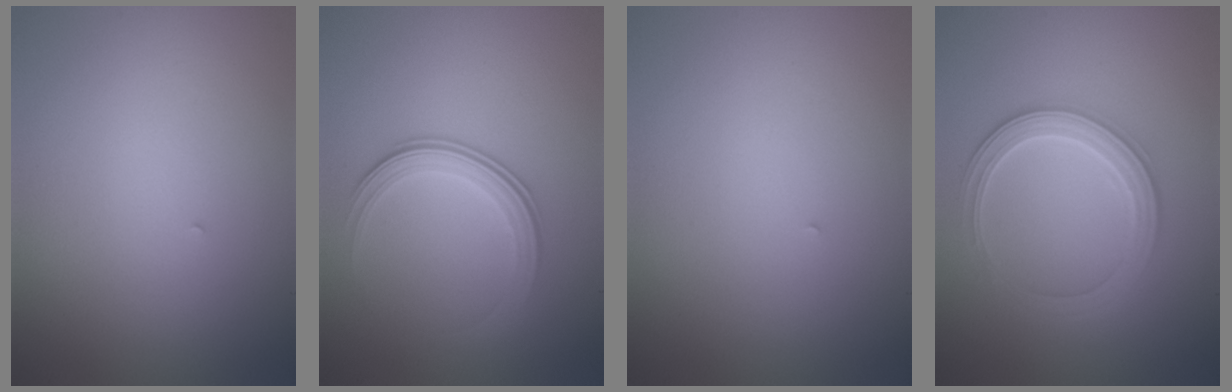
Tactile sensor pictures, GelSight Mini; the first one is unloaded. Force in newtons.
{"total": 3.5, "press": 2.6, "slide": 2.3}
{"total": 0.0}
{"total": 3.3, "press": 3.2, "slide": 0.6}